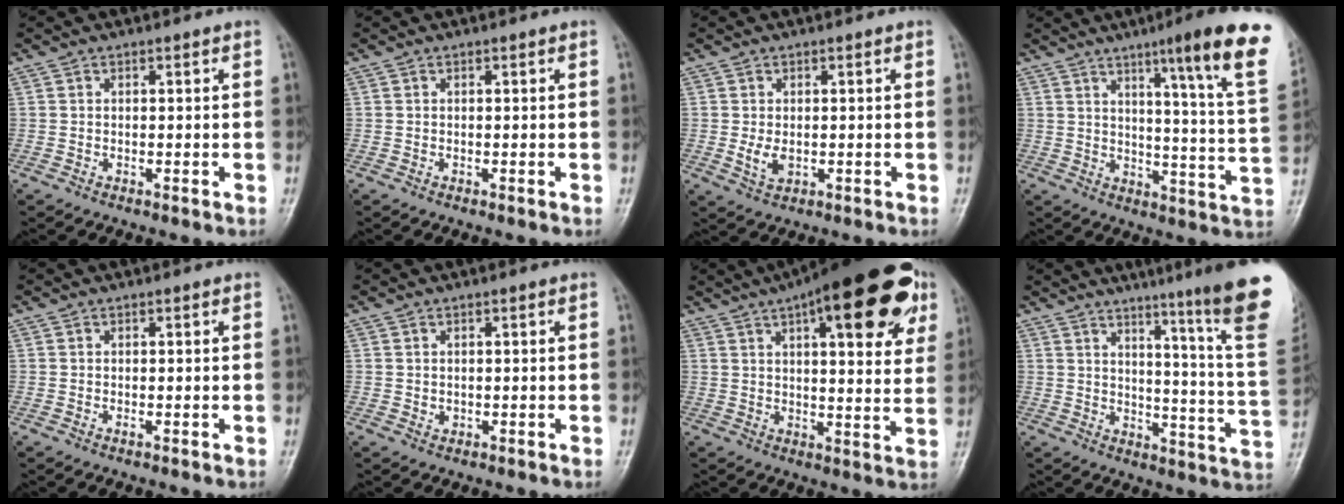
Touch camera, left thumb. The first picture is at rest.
{"total": 0.0}
{"total": 3.3, "force": [-0.1, 2.0, 2.6], "torque": [-0.044, -0.009, 0.004]}
{"total": 19.5, "force": [10.8, 0.8, 16.2], "torque": [-0.203, -0.054, 0.136]}
{"total": 0.5, "force": [0.1, 0.2, 0.5], "torque": [-0.010, -0.001, 0.002]}
{"total": 1.1, "force": [0.2, 0.9, 0.7], "torque": [-0.007, -0.001, 0.007]}
{"total": 24.8, "force": [11.9, 8.4, 20.1], "torque": [-0.256, -0.001, 0.162]}
{"total": 22.0, "force": [14.1, -0.3, 16.9], "torque": [-0.205, -0.104, 0.179]}